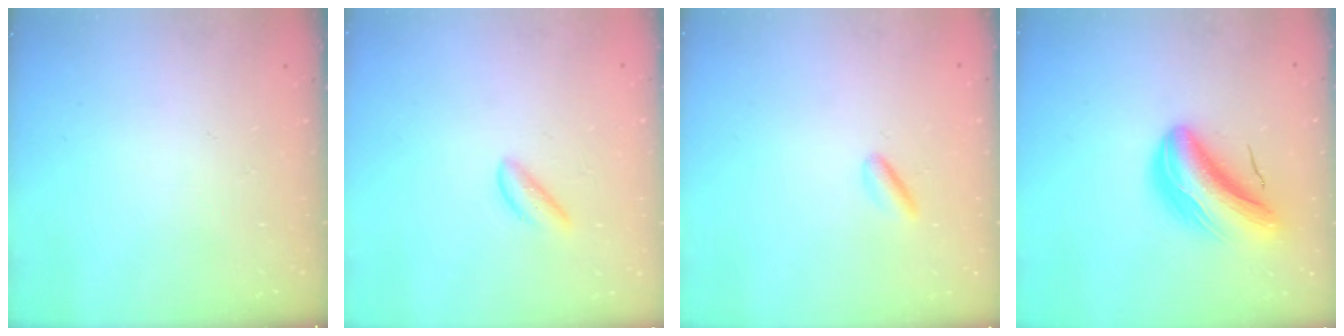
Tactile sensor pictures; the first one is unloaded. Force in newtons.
{"total": 2.3, "press": 2.3, "slide": 0.3}
{"total": 2.2, "press": 2.1, "slide": 0.5}
{"total": 9.7, "press": 9.3, "slide": 2.7}